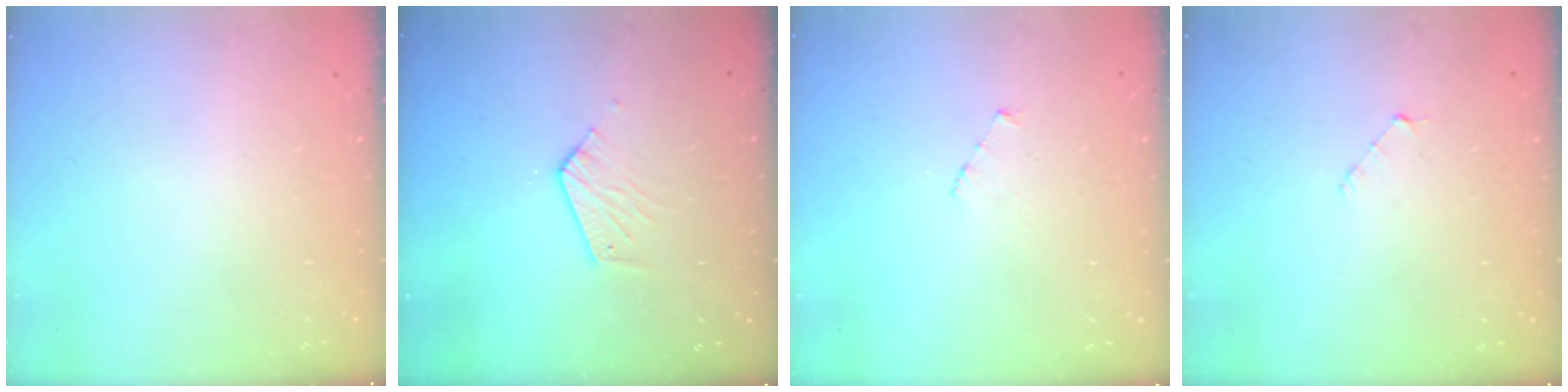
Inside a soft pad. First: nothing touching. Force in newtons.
{"total": 5.7, "press": 5.7, "slide": 0.3}
{"total": 3.0, "press": 3.0, "slide": 0.3}
{"total": 3.6, "press": 3.5, "slide": 0.3}